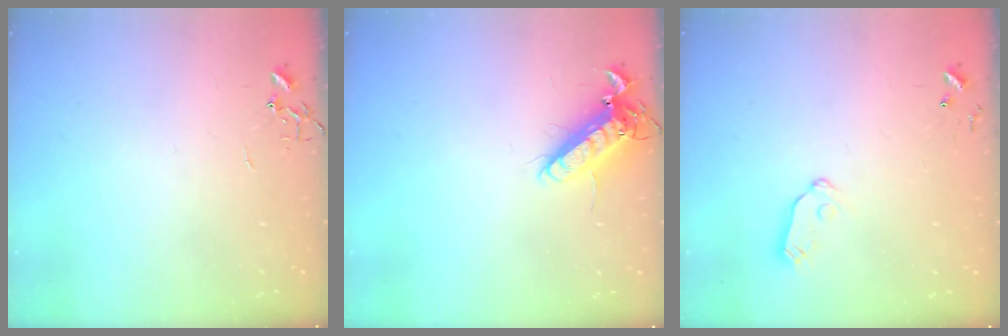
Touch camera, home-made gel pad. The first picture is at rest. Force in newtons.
{"total": 13.3, "press": 13.0, "slide": 2.5}
{"total": 6.8, "press": 6.8, "slide": 0.4}